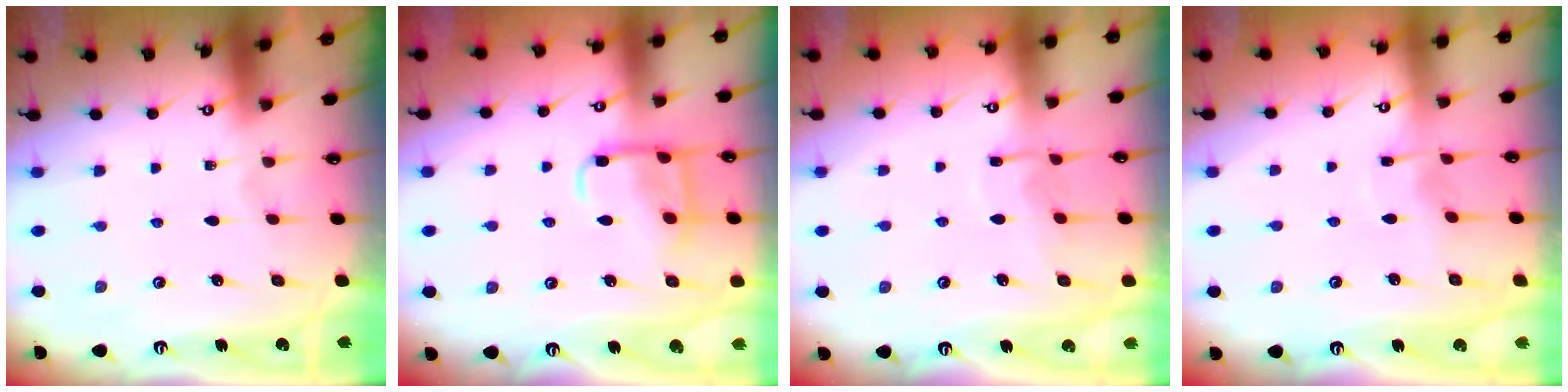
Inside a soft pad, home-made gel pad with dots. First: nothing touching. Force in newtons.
{"total": 9.9, "press": 9.9, "slide": 0.4}
{"total": 6.7, "press": 6.7, "slide": 0.5}
{"total": 2.9, "press": 2.9, "slide": 0.2}